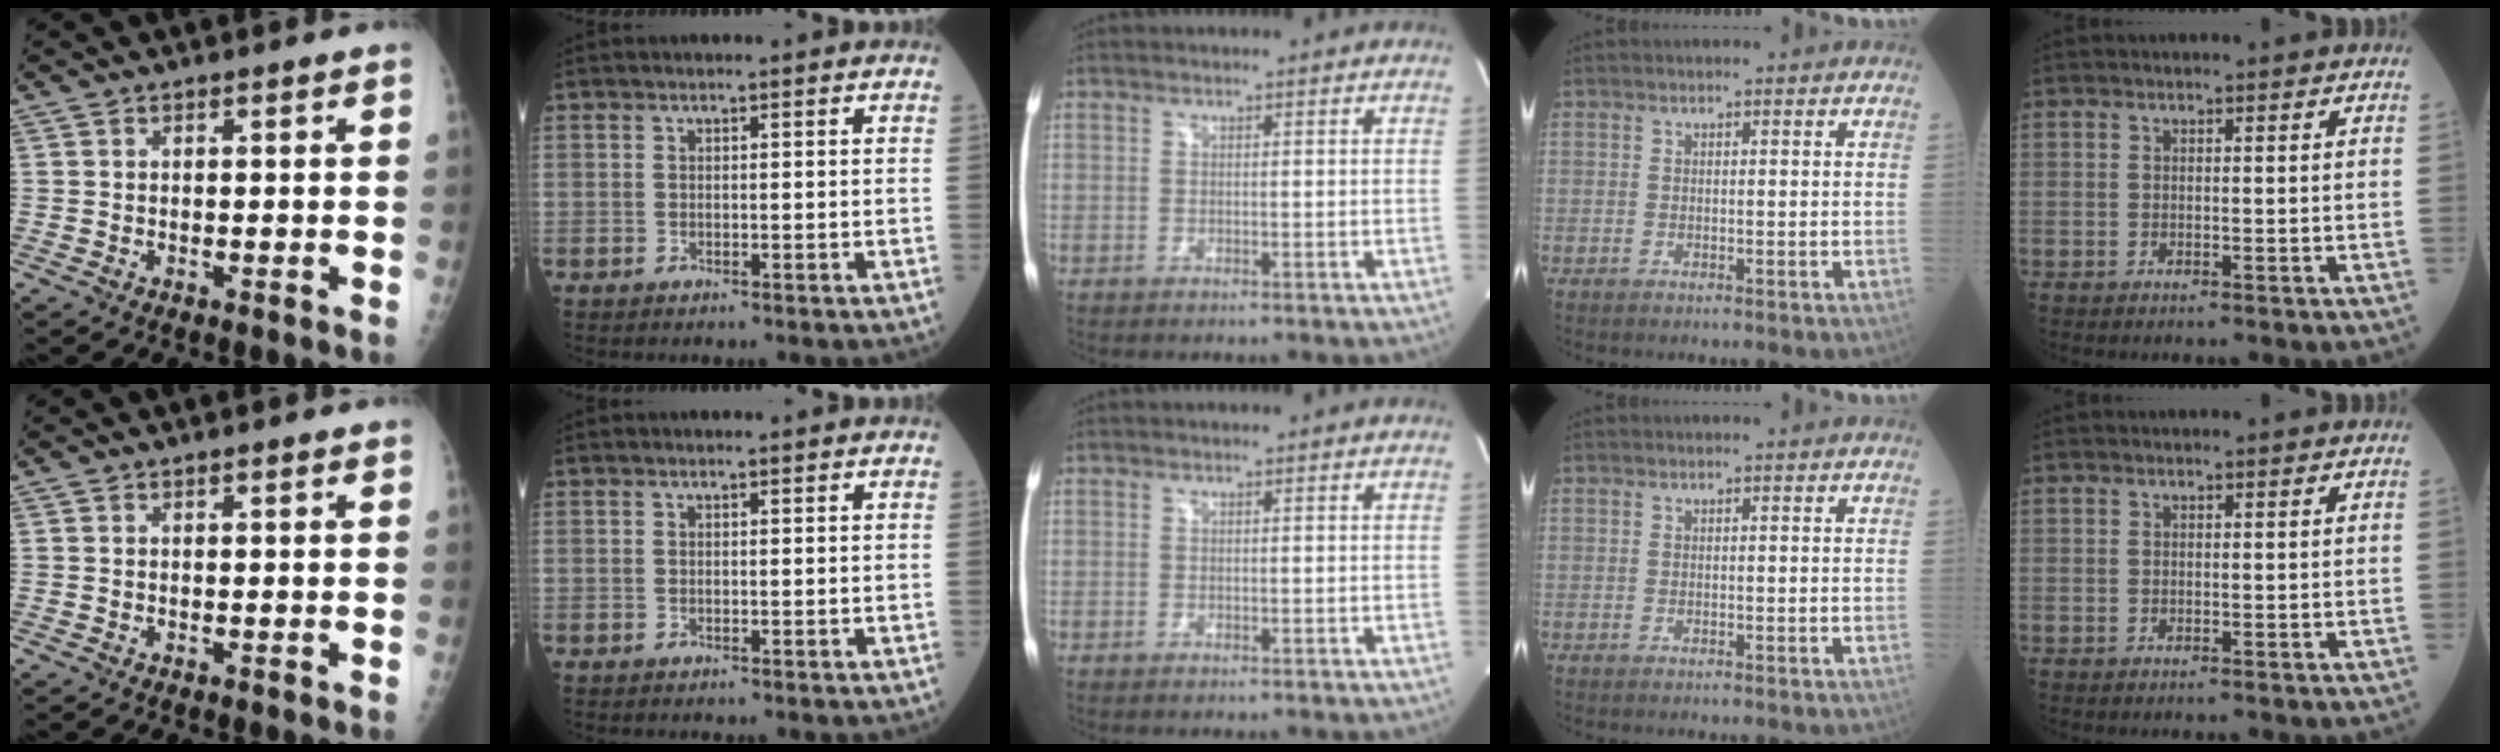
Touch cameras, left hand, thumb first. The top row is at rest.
{"thumb": {"total": 1.0, "force": [0.7, 0.2, 0.6], "torque": [-0.006, 0.001, 0.010]}, "index": {"total": 0.7, "force": [0.7, 0.0, 0.3], "torque": [-0.010, 0.003, 0.010]}}